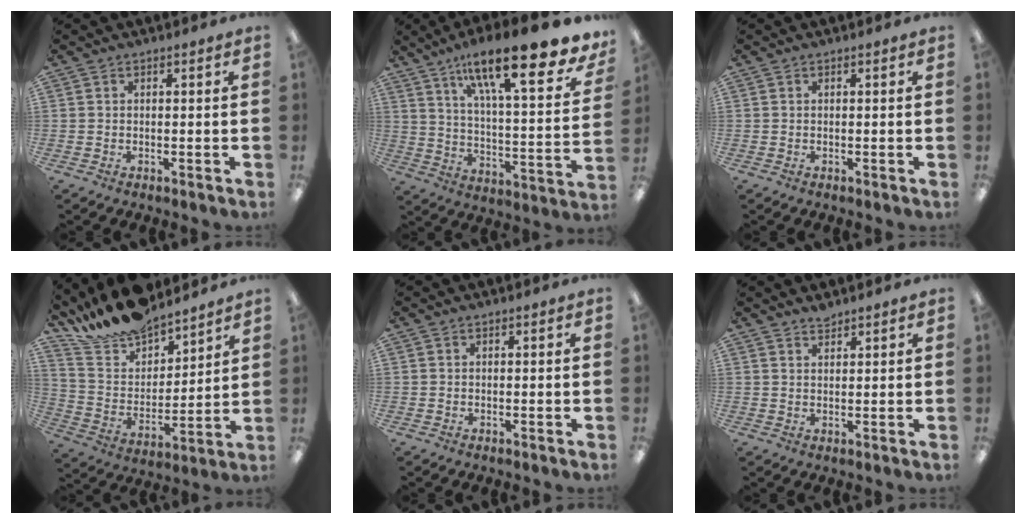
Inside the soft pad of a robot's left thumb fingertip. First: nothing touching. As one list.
[{"total": 23.1, "force": [15.6, 5.5, 16.1], "torque": [-0.256, -0.102, 0.249]}, {"total": 0.0}, {"total": 15.5, "force": [14.7, 4.2, 2.5], "torque": [-0.086, -0.123, 0.274]}, {"total": 0.0}, {"total": 1.7, "force": [1.7, 0.1, 0.1], "torque": [-0.004, -0.004, 0.034]}]